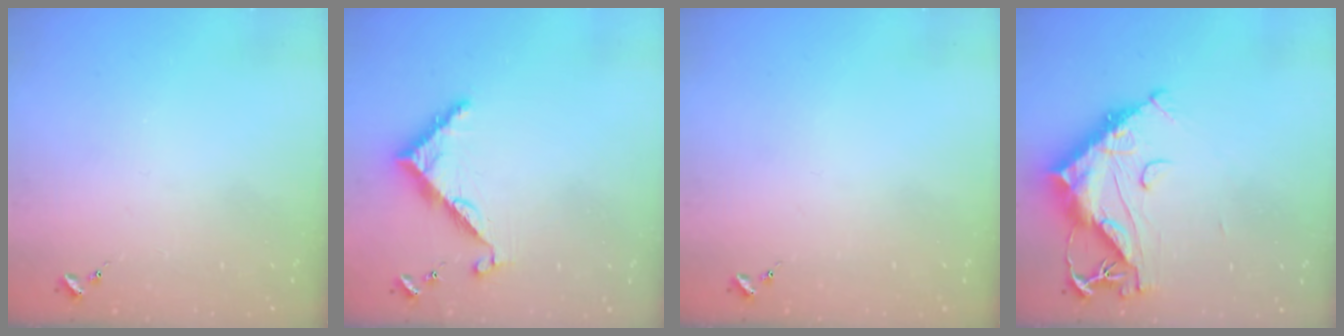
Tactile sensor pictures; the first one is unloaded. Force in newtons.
{"total": 7.8, "press": 7.8, "slide": 0.1}
{"total": 0.0}
{"total": 15.1, "press": 15.1, "slide": 1.2}